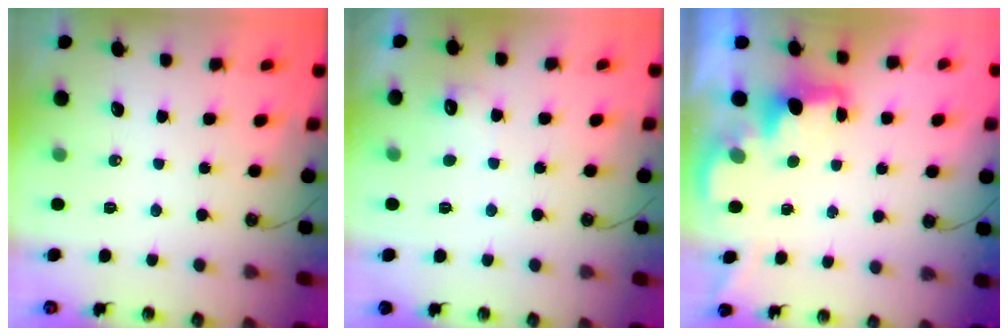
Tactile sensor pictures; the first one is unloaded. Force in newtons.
{"total": 6.0, "press": 6.0, "slide": 0.6}
{"total": 2.6, "press": 2.5, "slide": 0.8}